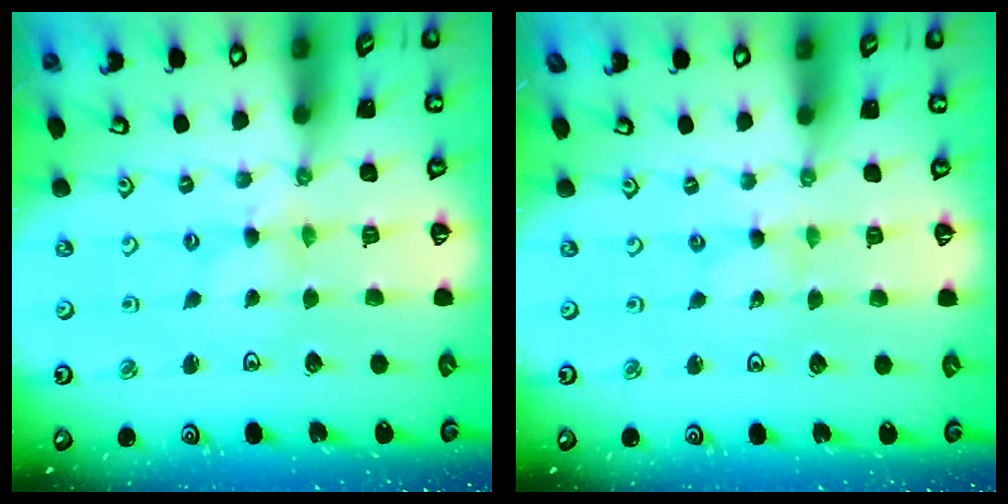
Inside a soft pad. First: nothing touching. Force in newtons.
{"total": 0.0}